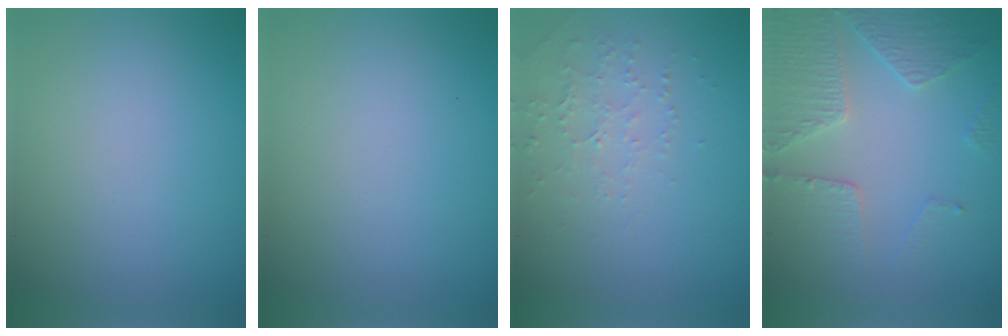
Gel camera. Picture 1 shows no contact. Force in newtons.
{"total": 0.0}
{"total": 1.9, "press": 1.8, "slide": 0.6}
{"total": 3.9, "press": 3.0, "slide": 2.4}